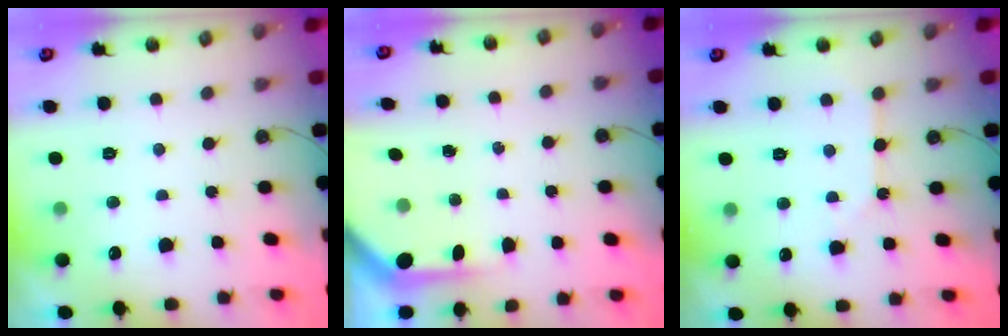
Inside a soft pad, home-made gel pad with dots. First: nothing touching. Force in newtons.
{"total": 3.6, "press": 3.6, "slide": 0.3}
{"total": 2.8, "press": 2.8, "slide": 0.5}